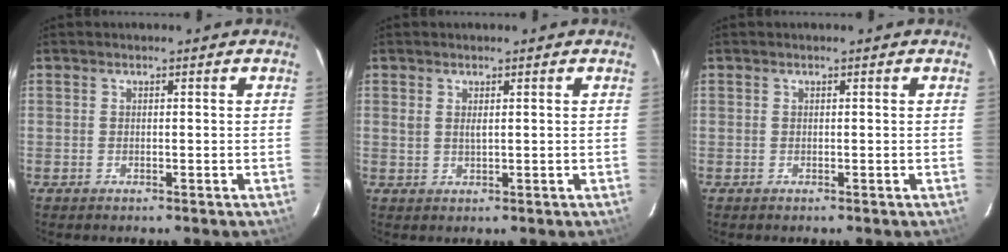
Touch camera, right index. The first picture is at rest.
{"total": 1.4, "force": [0.5, 0.5, 1.2], "torque": [-0.022, 0.001, 0.010]}
{"total": 0.0}